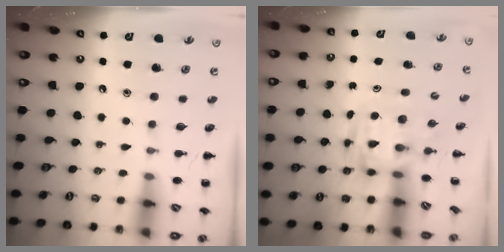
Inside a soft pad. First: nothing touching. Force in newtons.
{"total": 2.9, "press": 2.9, "slide": 0.5}